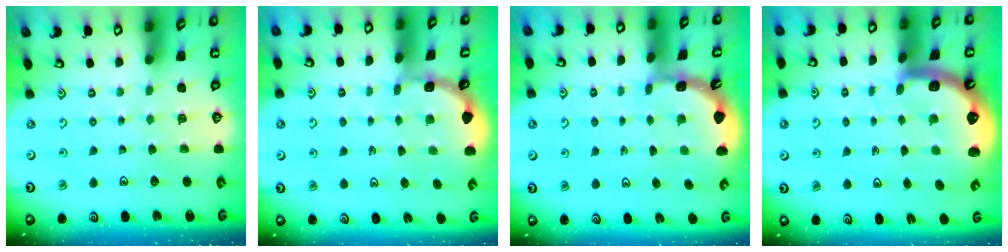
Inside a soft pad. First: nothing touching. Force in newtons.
{"total": 1.3, "press": 1.3, "slide": 0.1}
{"total": 1.9, "press": 1.9, "slide": 0.1}
{"total": 5.4, "press": 5.2, "slide": 1.4}